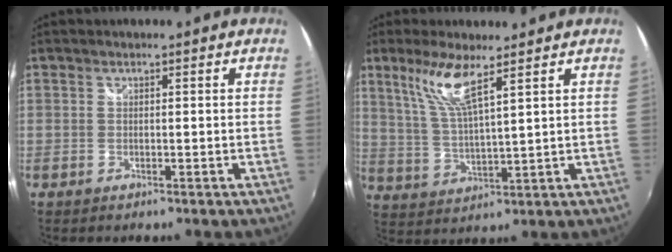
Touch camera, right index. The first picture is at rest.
{"total": 8.6, "force": [5.3, 1.1, 6.6], "torque": [-0.138, -0.004, 0.113]}